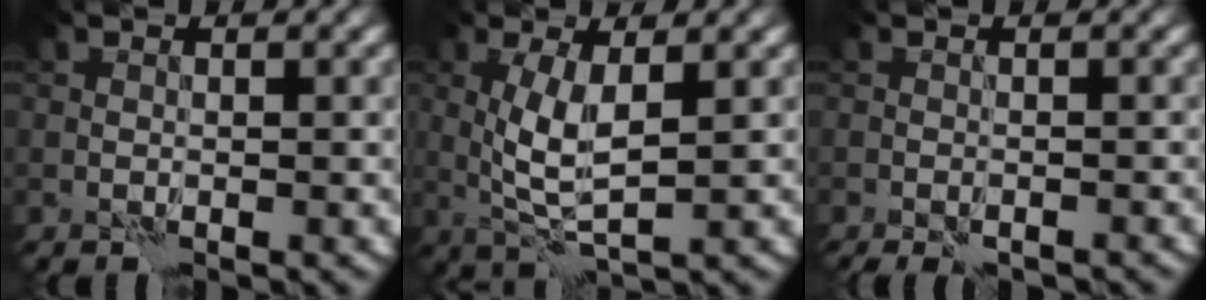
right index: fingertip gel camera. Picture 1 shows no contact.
{"total": 4.5, "force": [0.7, 1.3, 4.2], "torque": [-0.094, -0.004, 0.016]}
{"total": 2.8, "force": [-2.4, 0.5, 1.4], "torque": [-0.030, 0.000, -0.034]}